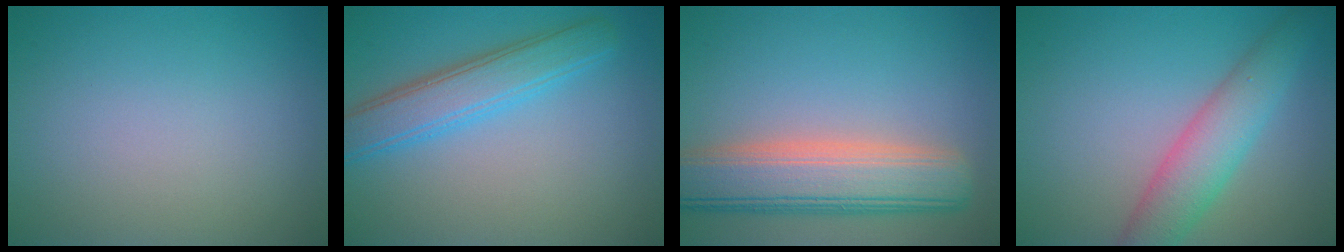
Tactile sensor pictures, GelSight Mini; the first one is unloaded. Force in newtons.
{"total": 4.5, "press": 4.5, "slide": 0.2}
{"total": 8.0, "press": 7.9, "slide": 0.8}
{"total": 4.9, "press": 4.9, "slide": 0.1}